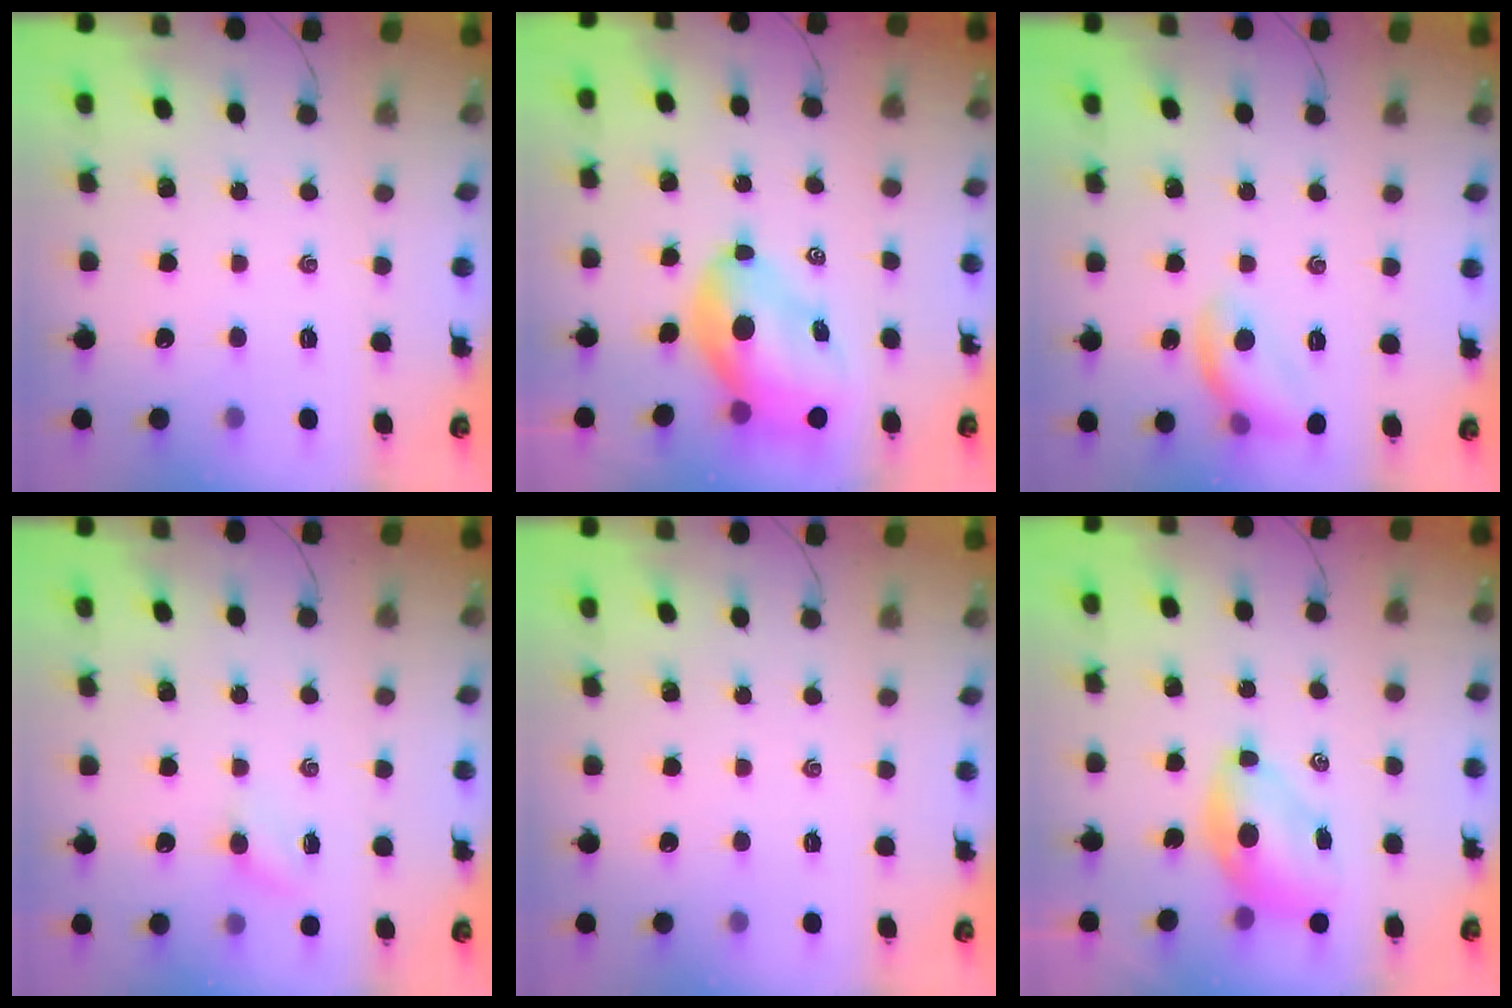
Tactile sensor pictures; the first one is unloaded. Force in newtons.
{"total": 10.3, "press": 9.8, "slide": 2.9}
{"total": 9.2, "press": 9.2, "slide": 0.3}
{"total": 3.5, "press": 3.3, "slide": 1.1}
{"total": 0.0}
{"total": 6.7, "press": 6.6, "slide": 1.1}